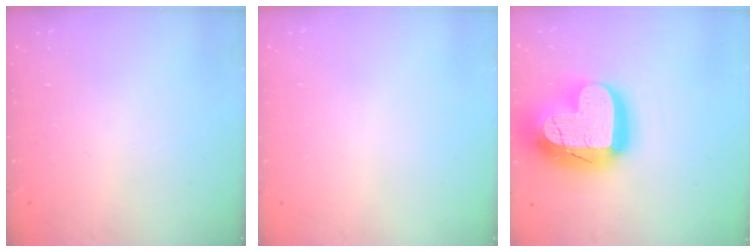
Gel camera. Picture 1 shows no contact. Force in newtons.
{"total": 0.0}
{"total": 26.0, "press": 25.9, "slide": 2.1}